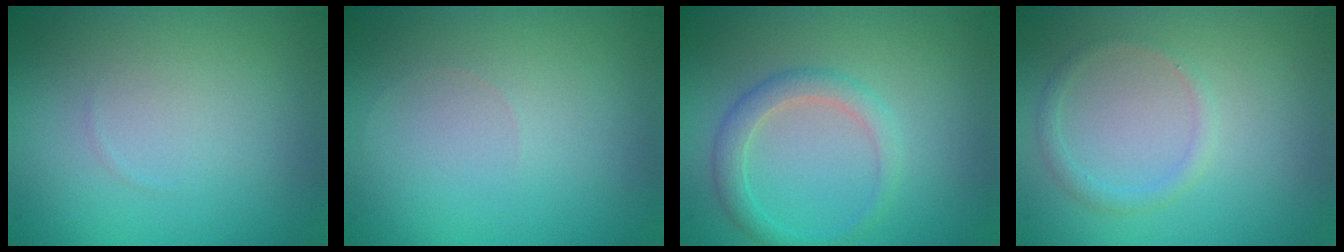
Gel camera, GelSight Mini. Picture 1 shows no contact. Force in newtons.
{"total": 0.0}
{"total": 2.2, "press": 2.2, "slide": 0.2}
{"total": 1.2, "press": 1.2, "slide": 0.1}